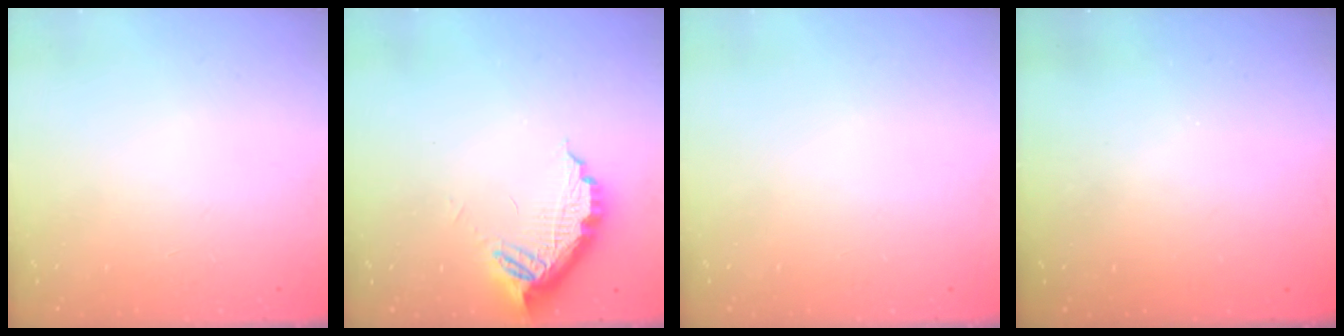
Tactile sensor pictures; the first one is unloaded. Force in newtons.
{"total": 10.1, "press": 10.0, "slide": 0.9}
{"total": 0.0}
{"total": 3.2, "press": 3.2, "slide": 0.1}